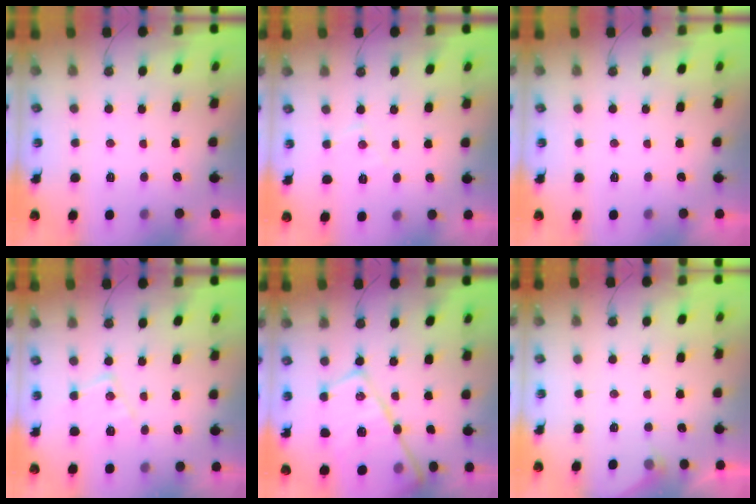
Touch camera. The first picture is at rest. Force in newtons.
{"total": 6.0, "press": 6.0, "slide": 0.5}
{"total": 0.0}
{"total": 11.2, "press": 11.1, "slide": 0.7}
{"total": 21.7, "press": 21.7, "slide": 1.2}
{"total": 2.7, "press": 2.7, "slide": 0.4}